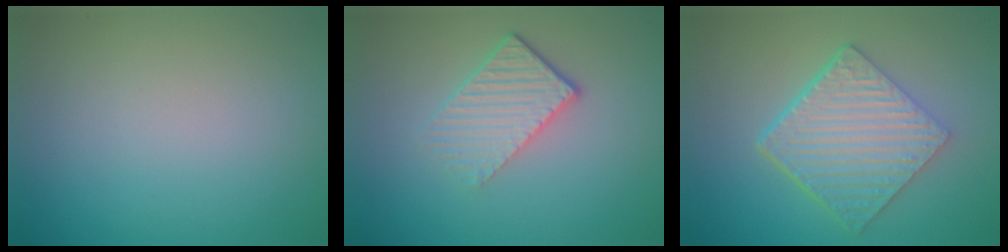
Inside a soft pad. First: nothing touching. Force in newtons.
{"total": 3.4, "press": 2.6, "slide": 2.1}
{"total": 6.6, "press": 4.6, "slide": 4.7}